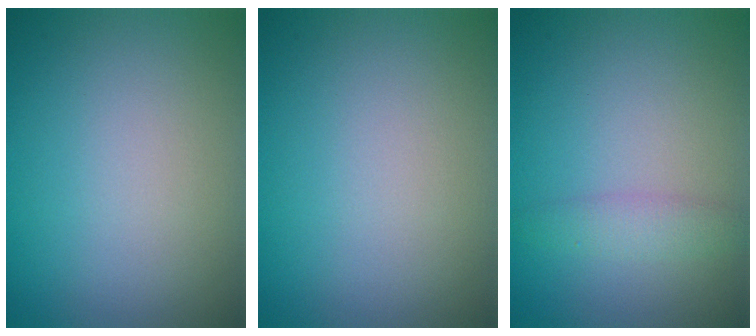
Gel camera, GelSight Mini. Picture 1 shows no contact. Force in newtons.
{"total": 0.0}
{"total": 1.8, "press": 1.8, "slide": 0.1}